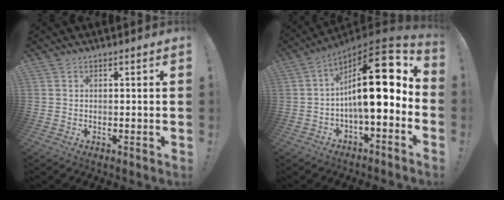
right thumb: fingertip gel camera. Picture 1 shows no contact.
{"total": 20.3, "force": [2.9, 6.2, 19.1], "torque": [-0.302, -0.016, 0.045]}